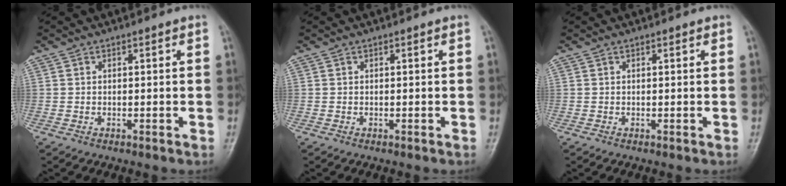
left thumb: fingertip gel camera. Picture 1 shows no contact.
{"total": 0.0}
{"total": 0.0}